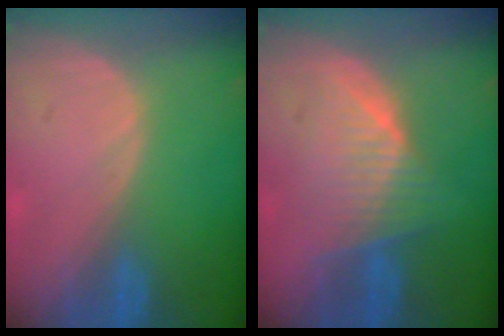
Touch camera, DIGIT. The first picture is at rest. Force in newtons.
{"total": 6.9, "press": 6.3, "slide": 2.7}